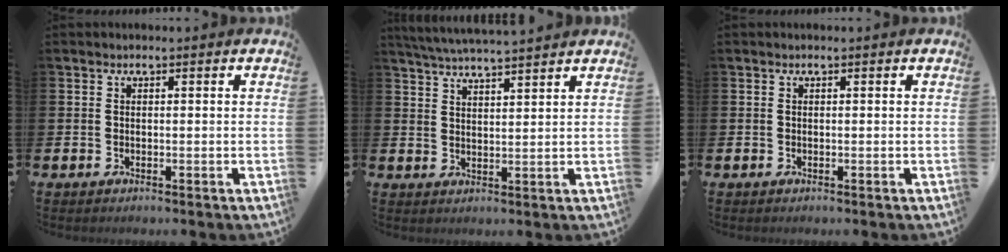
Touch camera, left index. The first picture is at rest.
{"total": 4.8, "force": [4.7, -0.2, 0.9], "torque": [-0.038, -0.018, 0.087]}
{"total": 0.0}